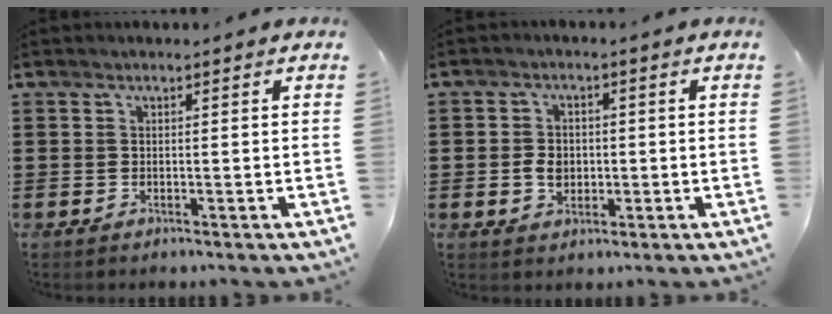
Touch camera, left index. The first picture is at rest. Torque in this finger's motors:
{"motor_torque": [0.39, 0.38, 0.10, 0.03]}